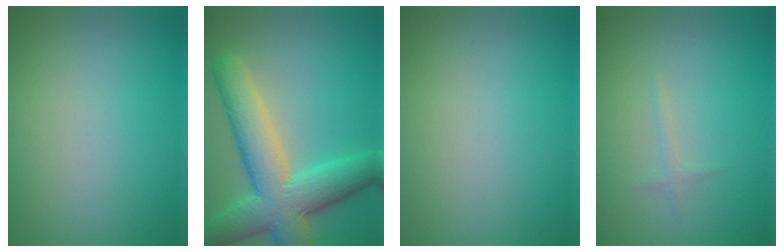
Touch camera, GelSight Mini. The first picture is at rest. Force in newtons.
{"total": 9.1, "press": 9.1, "slide": 0.3}
{"total": 0.0}
{"total": 0.7, "press": 0.7, "slide": 0.1}